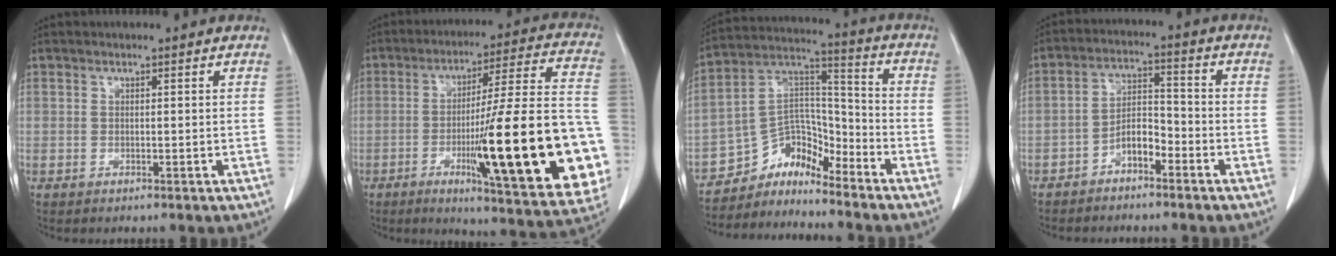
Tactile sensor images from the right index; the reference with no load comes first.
{"total": 27.9, "force": [-6.5, 2.9, 27.0], "torque": [-0.309, 0.003, -0.090]}
{"total": 8.3, "force": [-7.9, 2.4, 0.5], "torque": [-0.002, 0.069, -0.147]}
{"total": 5.1, "force": [-3.2, 2.1, 3.3], "torque": [-0.061, 0.021, -0.059]}